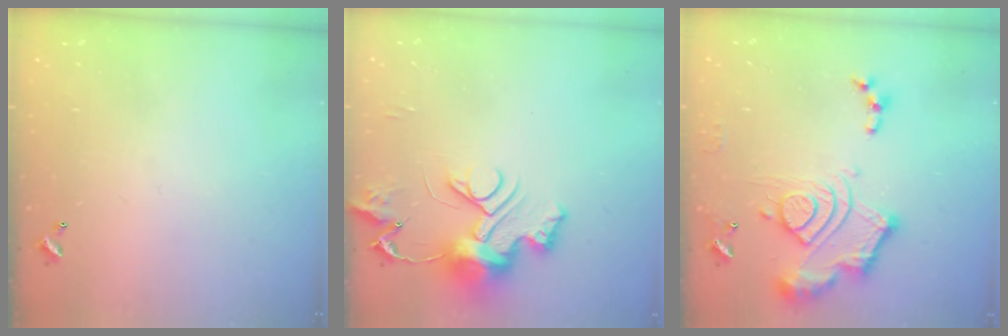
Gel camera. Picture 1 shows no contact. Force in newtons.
{"total": 13.0, "press": 13.0, "slide": 0.8}
{"total": 16.2, "press": 16.1, "slide": 1.9}